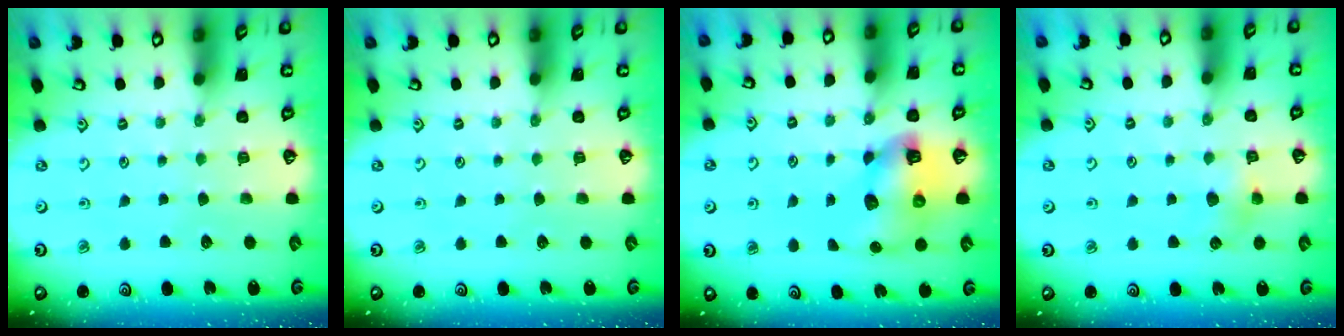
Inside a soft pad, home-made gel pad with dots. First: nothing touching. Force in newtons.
{"total": 0.0}
{"total": 10.2, "press": 10.1, "slide": 1.4}
{"total": 6.2, "press": 6.2, "slide": 0.6}